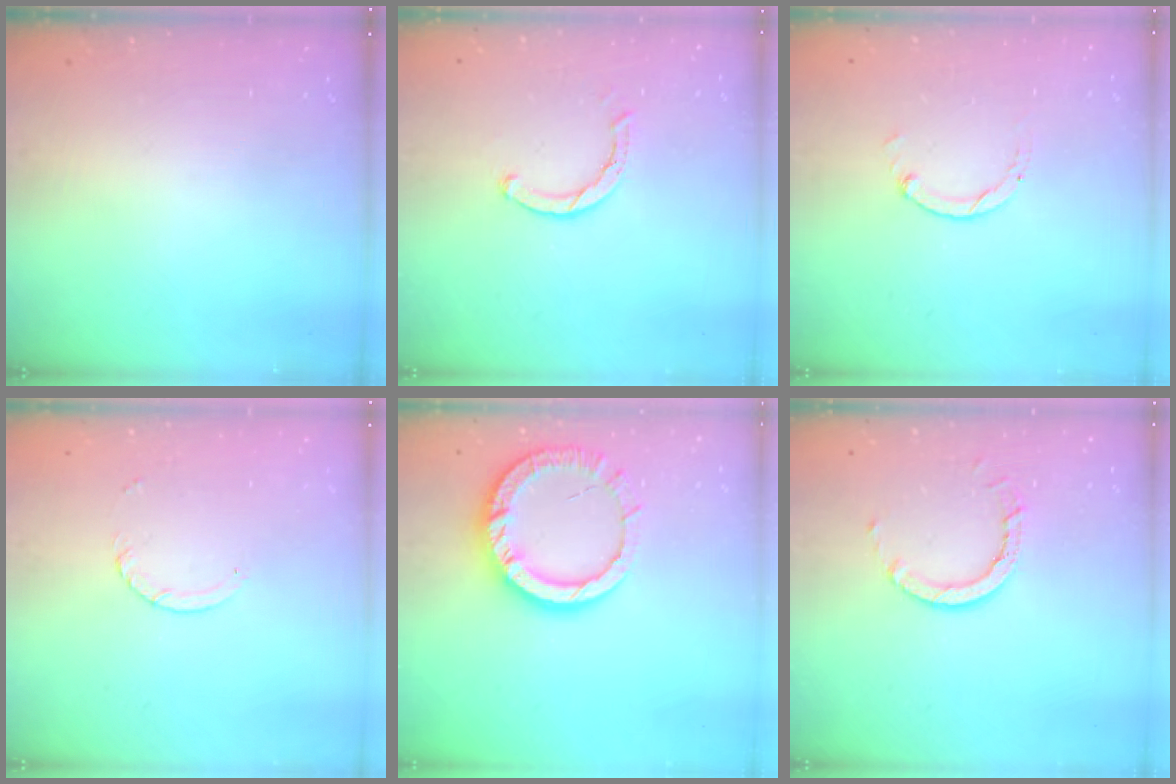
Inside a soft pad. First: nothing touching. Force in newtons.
{"total": 2.0, "press": 2.0, "slide": 0.2}
{"total": 0.7, "press": 0.7, "slide": 0.2}
{"total": 3.8, "press": 3.8, "slide": 0.3}
{"total": 11.9, "press": 11.8, "slide": 1.9}
{"total": 5.0, "press": 5.0, "slide": 0.3}